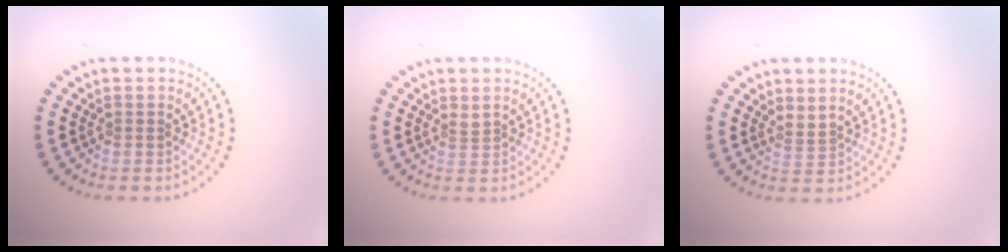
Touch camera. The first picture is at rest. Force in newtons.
{"total": 0.9, "press": 0.6, "slide": 0.7}
{"total": 0.9, "press": 0.3, "slide": 0.8}